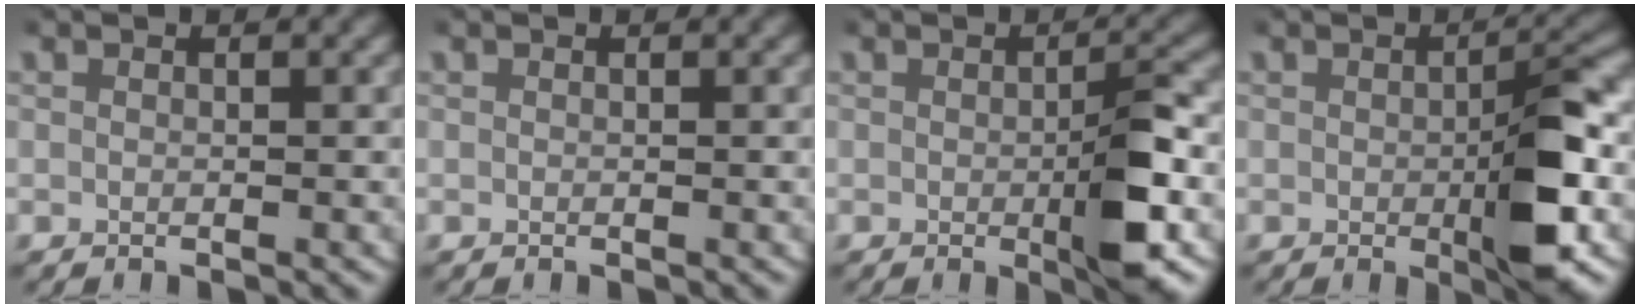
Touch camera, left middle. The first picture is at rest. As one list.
[{"total": 0.0}, {"total": 4.5, "force": [-0.8, 1.5, 4.2], "torque": [-0.056, -0.007, -0.011]}, {"total": 5.6, "force": [-0.8, 2.2, 5.1], "torque": [-0.070, -0.008, -0.009]}]